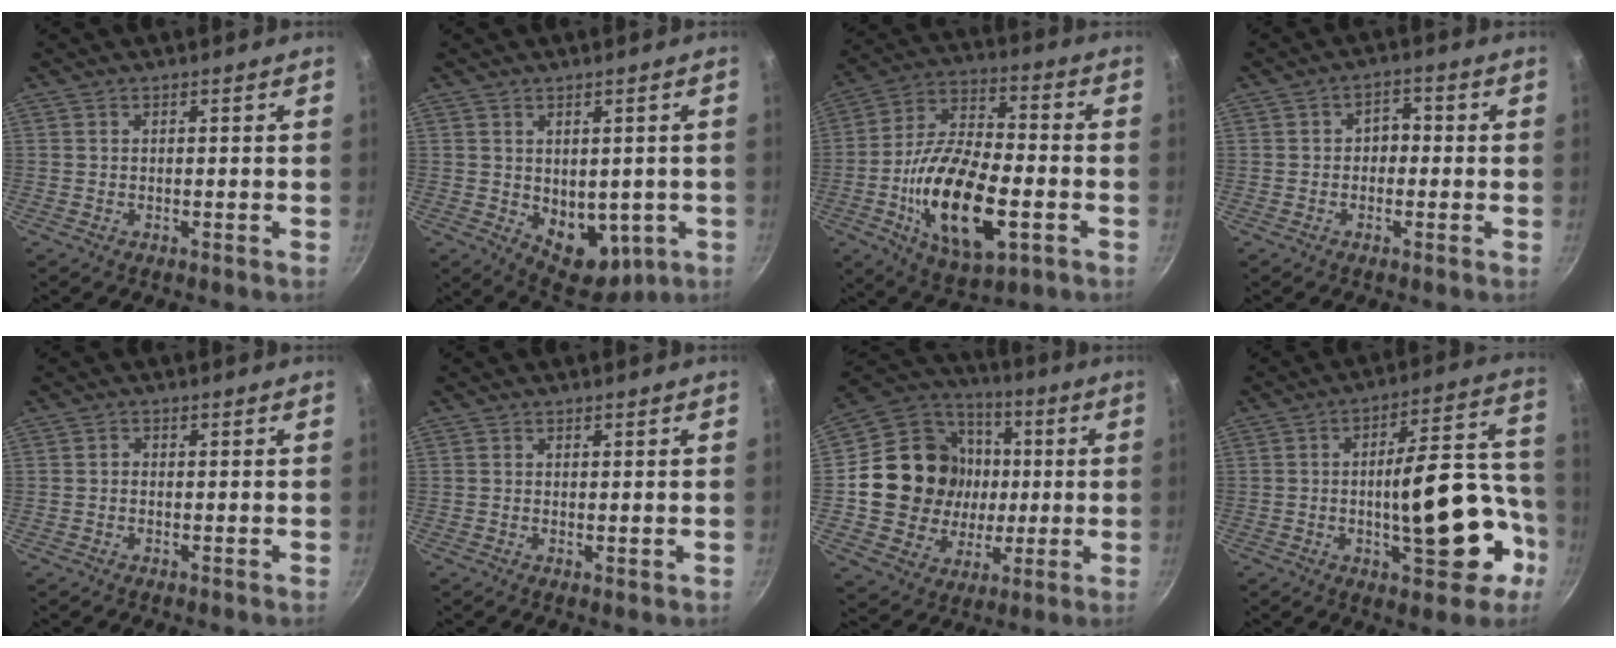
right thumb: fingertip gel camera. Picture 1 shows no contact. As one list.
[{"total": 10.1, "force": [-1.2, 6.9, 7.3], "torque": [-0.066, -0.016, 0.006]}, {"total": 21.2, "force": [-5.8, 9.9, 17.8], "torque": [-0.313, 0.022, -0.102]}, {"total": 4.8, "force": [-0.1, 3.8, 2.9], "torque": [-0.001, 0.014, -0.007]}, {"total": 0.6, "force": [-0.3, 0.5, 0.2], "torque": [-0.002, 0.003, -0.006]}, {"total": 0.6, "force": [0.1, 0.3, 0.6], "torque": [-0.010, -0.003, 0.000]}, {"total": 20.9, "force": [1.1, 18.6, 9.5], "torque": [-0.146, 0.020, 0.027]}, {"total": 19.4, "force": [-5.4, 8.2, 16.8], "torque": [-0.201, 0.057, -0.069]}]